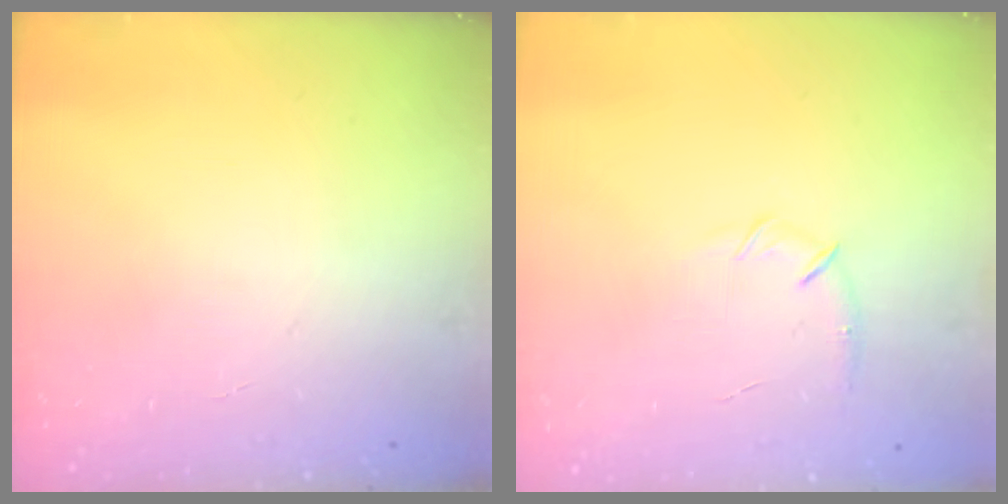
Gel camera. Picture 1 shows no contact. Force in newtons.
{"total": 6.4, "press": 6.2, "slide": 1.6}